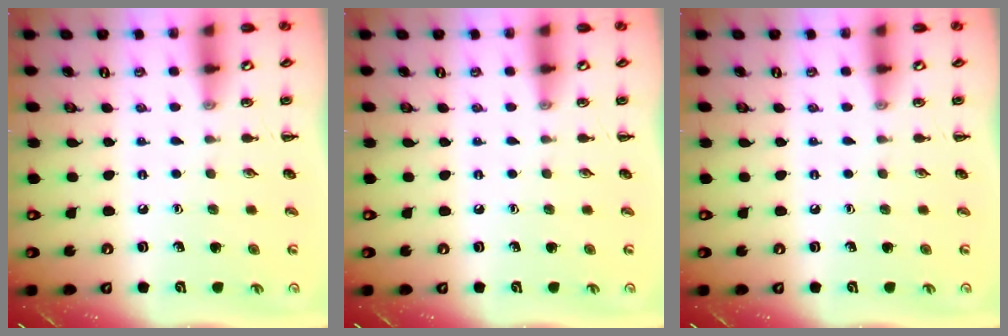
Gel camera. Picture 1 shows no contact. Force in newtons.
{"total": 0.0}
{"total": 0.0}